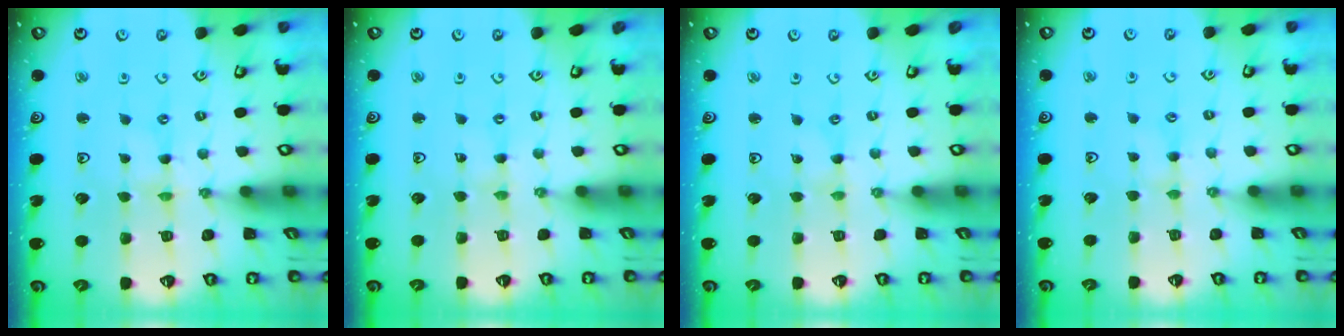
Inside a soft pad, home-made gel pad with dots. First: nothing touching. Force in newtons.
{"total": 0.5, "press": 0.5, "slide": 0.1}
{"total": 0.0}
{"total": 3.9, "press": 3.9, "slide": 0.5}